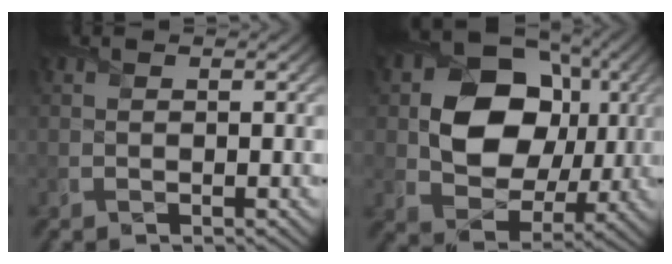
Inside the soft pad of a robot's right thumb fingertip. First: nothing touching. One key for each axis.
{"total": 13.5, "fx": 1.8, "fy": 10.5, "fz": 8.3, "tx": -0.153, "ty": -0.008, "tz": 0.031}